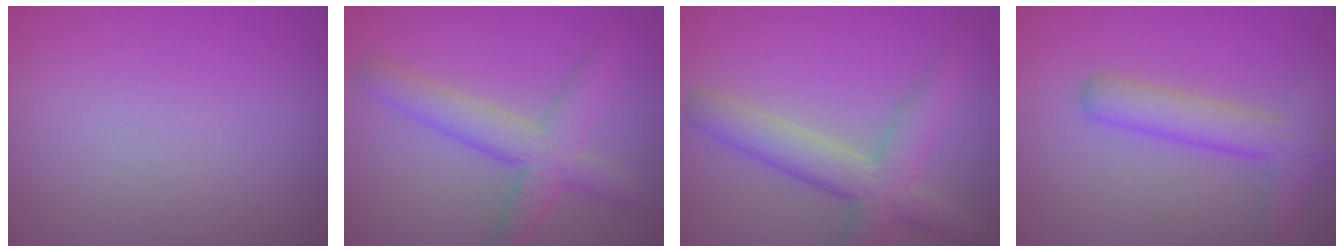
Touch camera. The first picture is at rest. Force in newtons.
{"total": 4.6, "press": 4.6, "slide": 0.1}
{"total": 5.5, "press": 5.5, "slide": 0.5}
{"total": 4.3, "press": 4.3, "slide": 0.3}